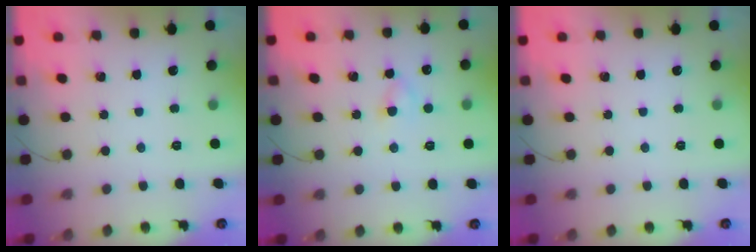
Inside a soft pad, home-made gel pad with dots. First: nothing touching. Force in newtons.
{"total": 3.2, "press": 3.1, "slide": 0.9}
{"total": 0.0}